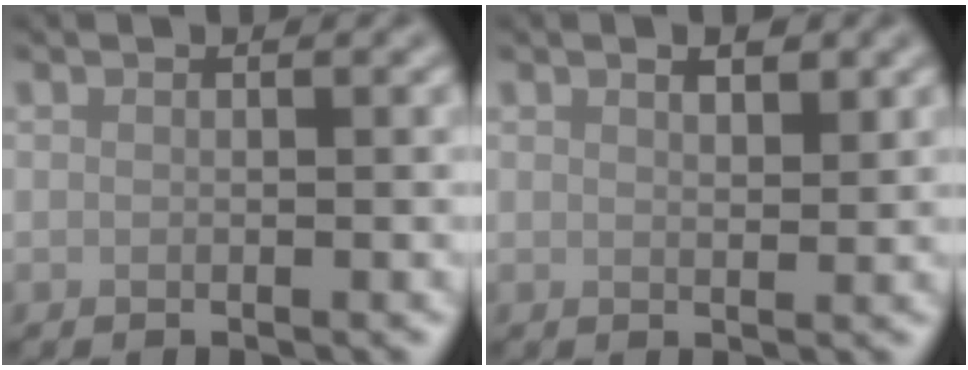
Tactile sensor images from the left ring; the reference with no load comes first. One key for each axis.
{"total": 1.7, "fx": 1.1, "fy": 0.6, "fz": 1.2, "tx": -0.017, "ty": 0.000, "tz": 0.021}